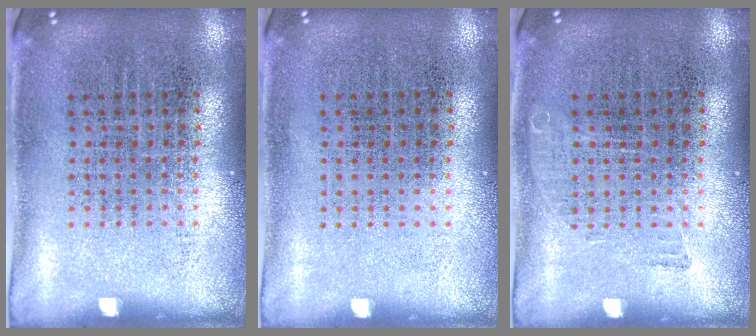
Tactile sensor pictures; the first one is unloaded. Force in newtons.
{"total": 0.0}
{"total": 0.7, "press": 0.7, "slide": 0.2}